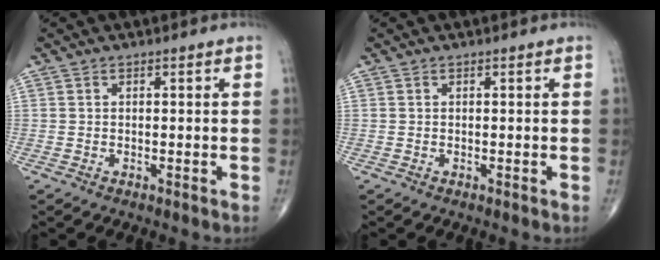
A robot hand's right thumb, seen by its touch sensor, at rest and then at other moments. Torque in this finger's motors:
{"motor_torque": [-0.09, 0.09, 0.00, 0.00, 0.00]}